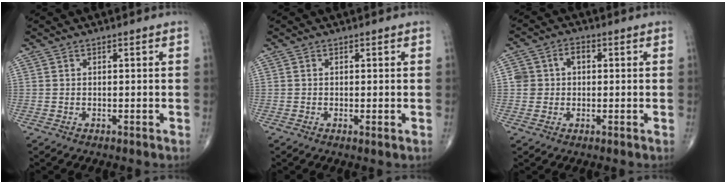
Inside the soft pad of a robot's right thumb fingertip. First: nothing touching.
{"total": 0.7, "force": [0.0, 0.0, 0.7], "torque": [-0.015, -0.005, -0.003]}
{"total": 5.1, "force": [0.4, 4.3, 2.8], "torque": [-0.035, 0.020, 0.006]}